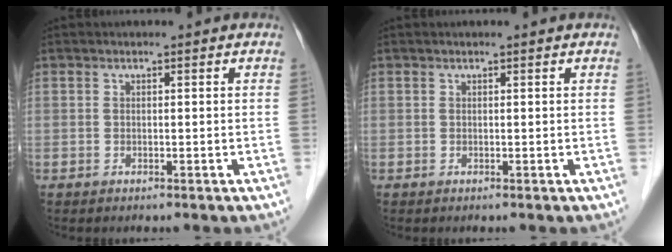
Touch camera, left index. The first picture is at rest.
{"total": 0.5, "force": [0.4, 0.0, 0.3], "torque": [-0.005, 0.005, 0.008]}